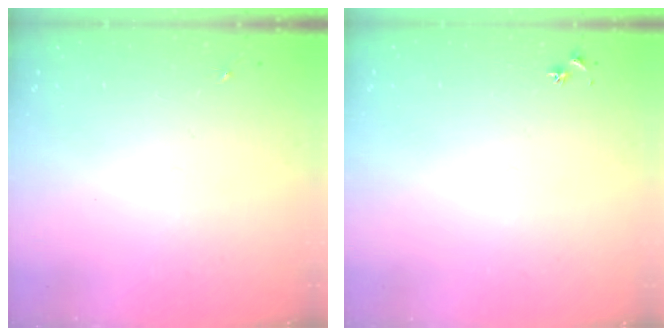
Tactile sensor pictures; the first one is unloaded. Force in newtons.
{"total": 2.9, "press": 2.8, "slide": 0.3}